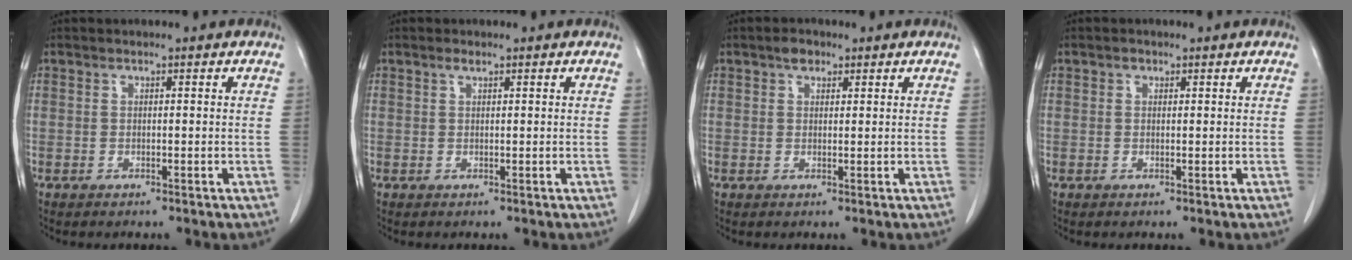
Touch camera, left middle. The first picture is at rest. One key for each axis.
{"total": 0.7, "fx": 0.5, "fy": 0.2, "fz": 0.5, "tx": -0.011, "ty": 0.000, "tz": 0.010}
{"total": 1.8, "fx": 1.1, "fy": 1.1, "fz": 0.8, "tx": -0.014, "ty": 0.006, "tz": 0.017}
{"total": 0.6, "fx": 0.3, "fy": 0.5, "fz": 0.2, "tx": 0.000, "ty": 0.000, "tz": 0.003}